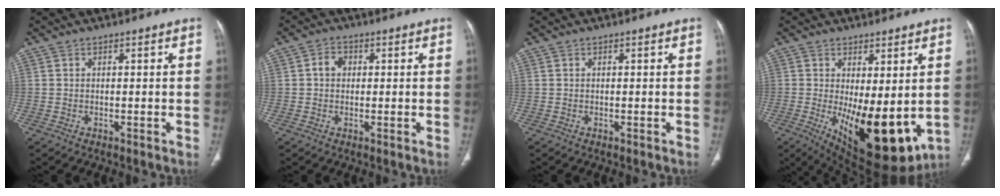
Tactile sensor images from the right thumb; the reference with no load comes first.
{"total": 2.8, "force": [0.3, 2.3, 1.5], "torque": [-0.019, 0.010, 0.003]}
{"total": 0.0}
{"total": 16.4, "force": [-2.2, 6.7, 14.8], "torque": [-0.216, -0.038, -0.009]}